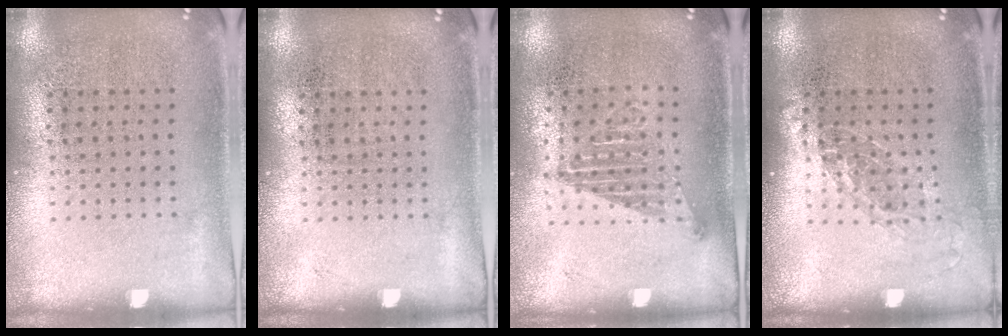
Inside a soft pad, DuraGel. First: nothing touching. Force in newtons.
{"total": 0.0}
{"total": 1.1, "press": 1.0, "slide": 0.6}
{"total": 1.1, "press": 1.0, "slide": 0.5}